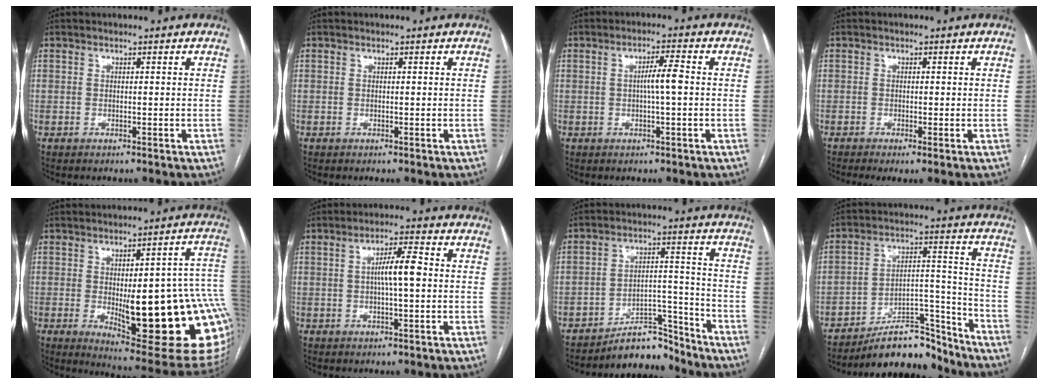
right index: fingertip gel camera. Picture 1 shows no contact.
{"total": 0.0}
{"total": 3.6, "force": [-0.1, 0.0, 3.6], "torque": [-0.064, 0.005, -0.001]}
{"total": 1.9, "force": [-0.9, 0.3, 1.6], "torque": [-0.027, -0.005, -0.015]}
{"total": 25.7, "force": [-3.5, 5.4, 24.9], "torque": [-0.229, -0.002, -0.032]}
{"total": 5.4, "force": [0.1, 0.6, 5.3], "torque": [-0.094, 0.012, 0.001]}
{"total": 7.7, "force": [-7.4, 2.2, 0.8], "torque": [0.002, 0.051, -0.120]}
{"total": 12.7, "force": [-11.6, 3.8, 3.4], "torque": [-0.031, 0.056, -0.188]}